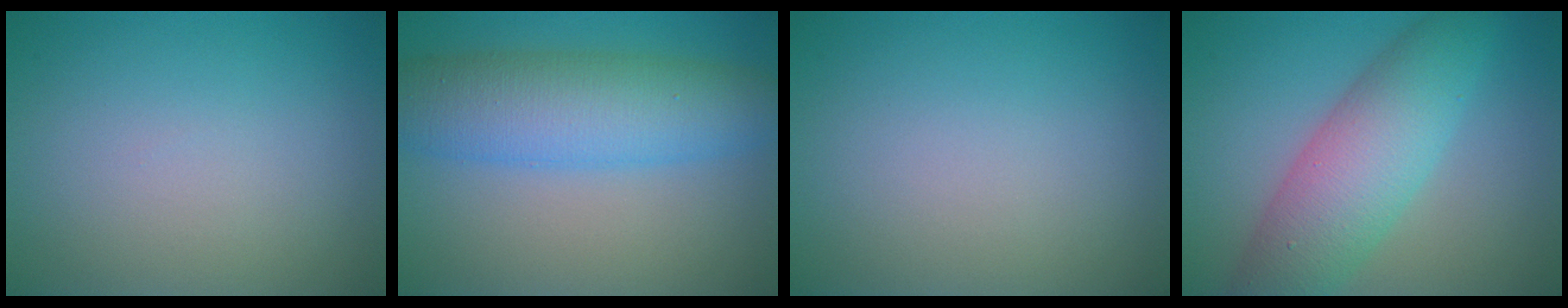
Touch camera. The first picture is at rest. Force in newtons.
{"total": 7.7, "press": 7.7, "slide": 0.1}
{"total": 0.0}
{"total": 7.3, "press": 7.3, "slide": 0.1}